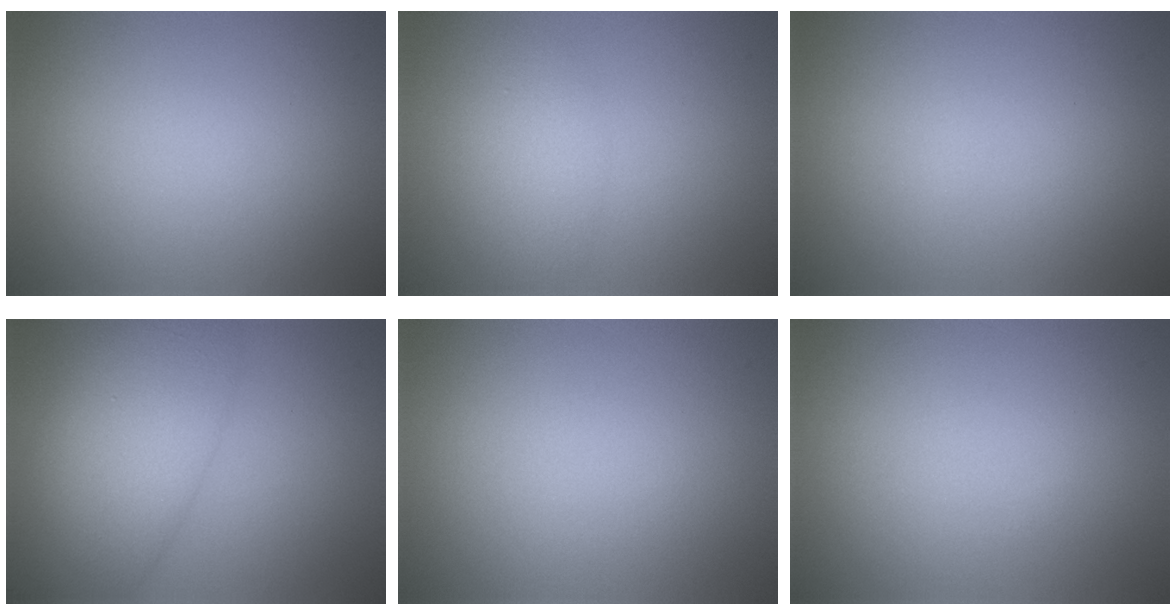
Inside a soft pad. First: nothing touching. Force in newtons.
{"total": 2.2, "press": 2.1, "slide": 0.2}
{"total": 0.0}
{"total": 7.9, "press": 7.9, "slide": 0.2}
{"total": 0.0}
{"total": 0.0}